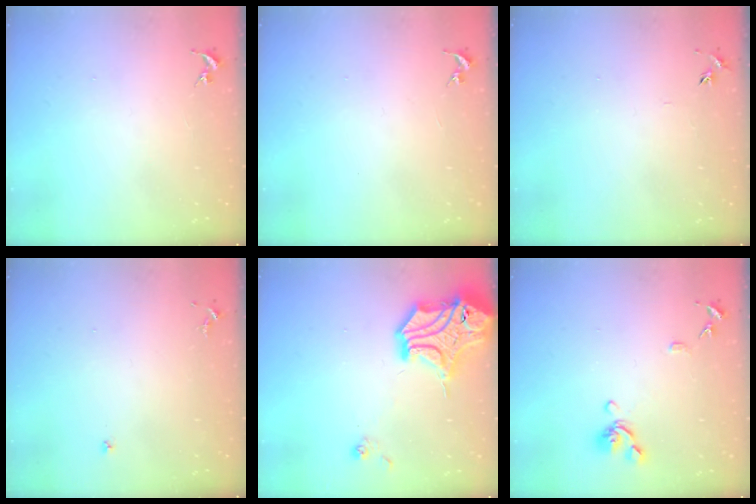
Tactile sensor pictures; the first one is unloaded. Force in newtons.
{"total": 0.0}
{"total": 4.1, "press": 4.0, "slide": 0.4}
{"total": 4.0, "press": 3.9, "slide": 0.4}
{"total": 17.2, "press": 17.0, "slide": 2.6}
{"total": 10.4, "press": 10.3, "slide": 1.3}